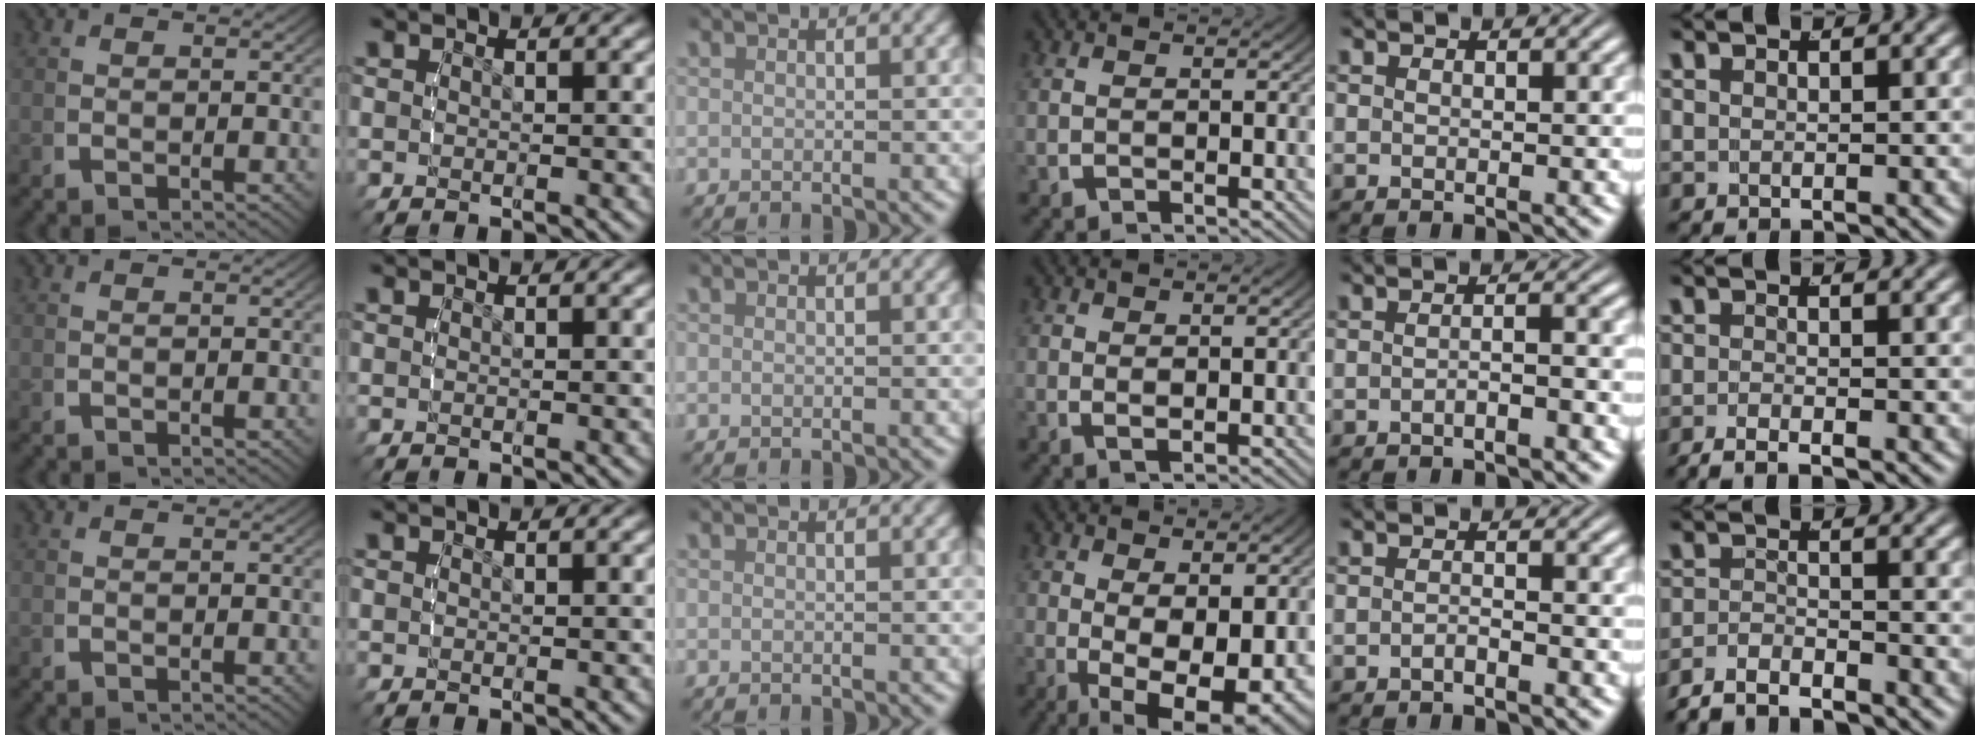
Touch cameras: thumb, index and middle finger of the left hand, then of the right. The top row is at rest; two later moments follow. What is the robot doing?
{"motion": "lift_and_place", "object": "bandage"}